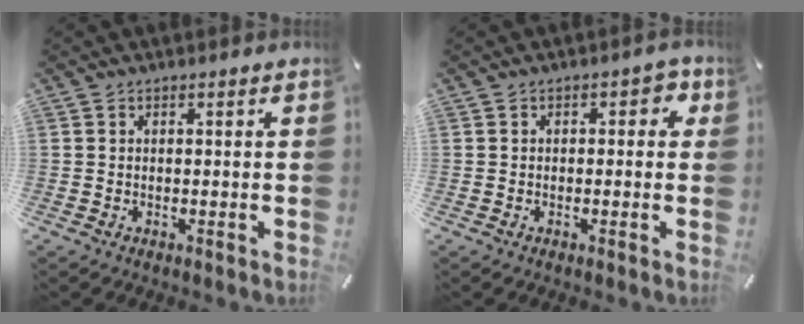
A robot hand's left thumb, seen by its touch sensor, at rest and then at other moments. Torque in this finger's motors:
{"motor_torque": [0.55, 0.26, 0.14, -0.27, 0.03]}